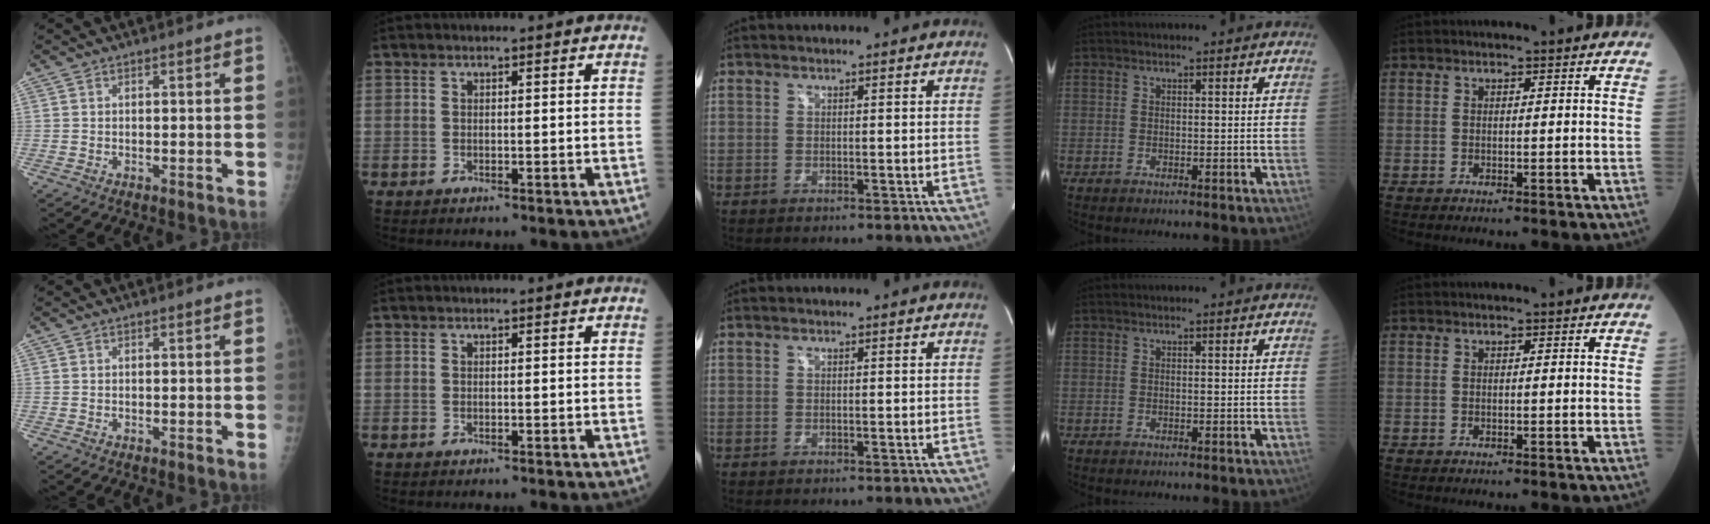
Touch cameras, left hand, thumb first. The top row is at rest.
{}